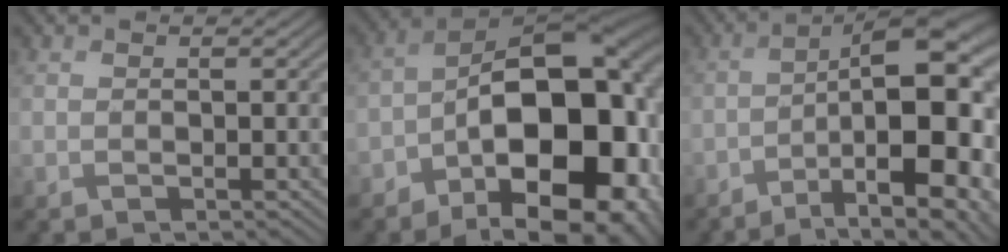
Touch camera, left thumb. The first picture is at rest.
{"total": 19.7, "force": [-5.9, 11.5, 14.9], "torque": [-0.198, -0.018, -0.088]}
{"total": 17.2, "force": [-6.3, 5.9, 14.9], "torque": [-0.198, -0.005, -0.083]}